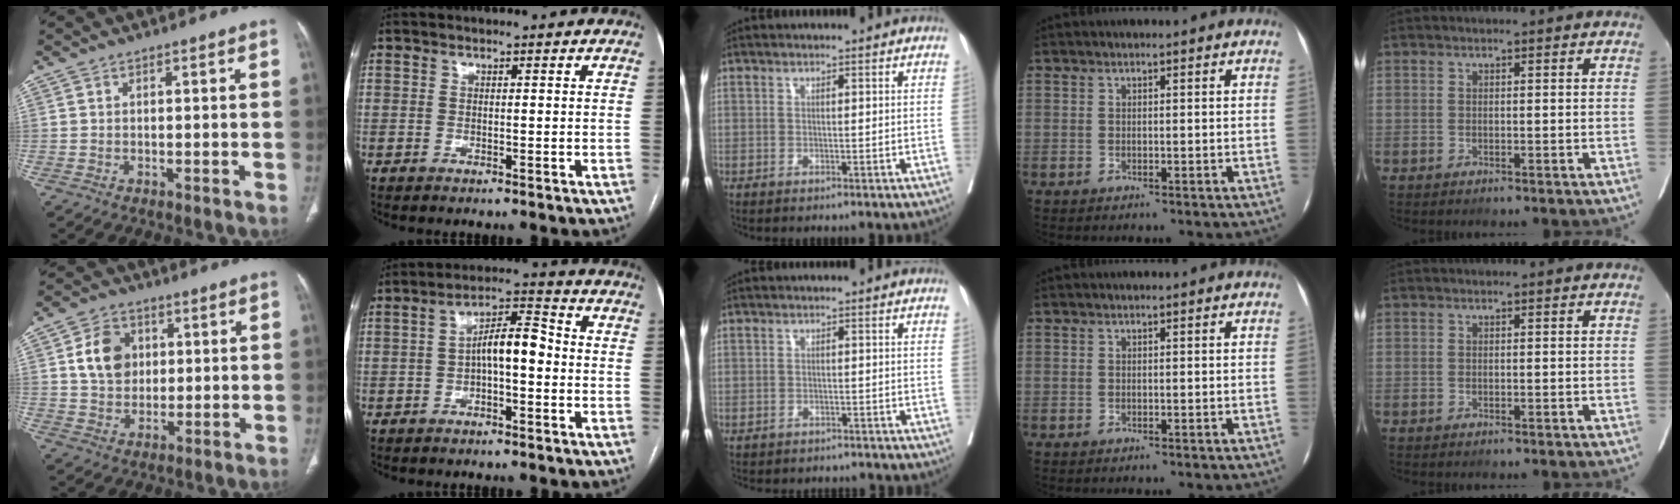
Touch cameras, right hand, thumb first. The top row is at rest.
{"thumb": {"total": 9.3, "force": [2.1, 7.4, 5.2], "torque": [-0.061, -0.003, 0.038]}, "index": {"total": 6.9, "force": [-0.9, 2.1, 6.5], "torque": [-0.112, 0.030, -0.016]}, "middle": {"total": 4.8, "force": [-4.3, 2.1, 0.5], "torque": [-0.006, 0.003, -0.052]}}